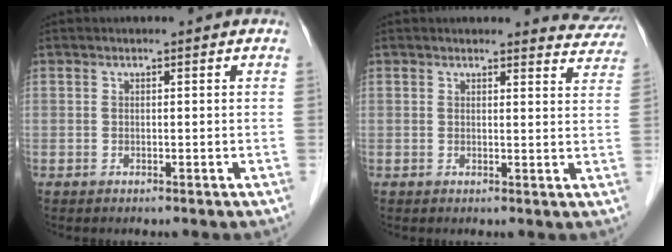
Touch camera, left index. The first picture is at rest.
{"total": 5.1, "force": [5.0, 1.1, -0.3], "torque": [0.017, -0.025, 0.028]}